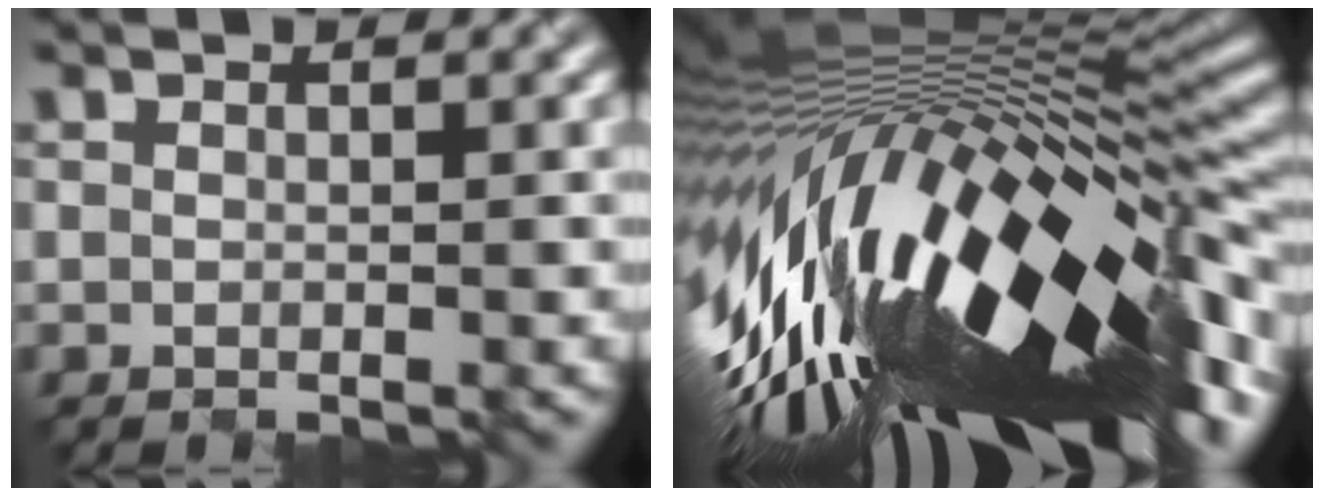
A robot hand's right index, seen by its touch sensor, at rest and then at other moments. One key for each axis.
{"total": 18.8, "fx": -3.1, "fy": 6.7, "fz": 17.2, "tx": -0.311, "ty": -0.034, "tz": -0.061}